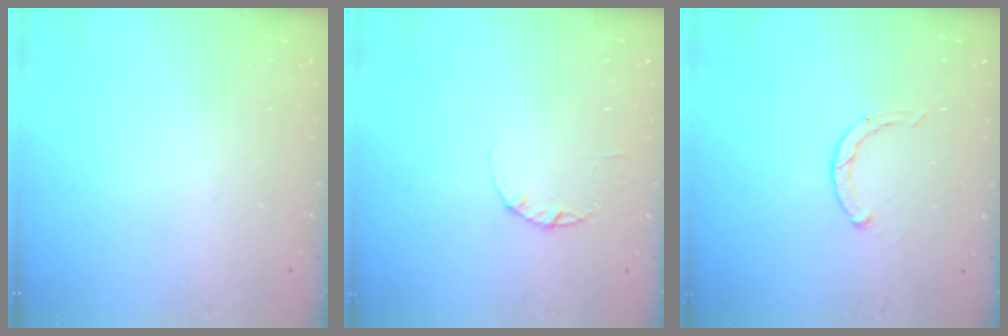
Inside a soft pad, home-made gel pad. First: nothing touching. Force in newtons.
{"total": 2.2, "press": 2.2, "slide": 0.4}
{"total": 2.3, "press": 2.3, "slide": 0.3}